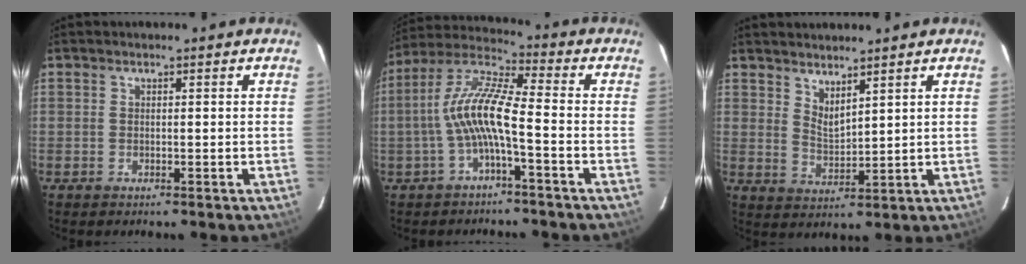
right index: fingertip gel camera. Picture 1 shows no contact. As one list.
[{"total": 9.9, "force": [-2.5, 1.2, 9.5], "torque": [-0.206, 0.016, -0.049]}, {"total": 4.3, "force": [3.6, 0.9, 2.2], "torque": [-0.037, -0.010, 0.065]}]